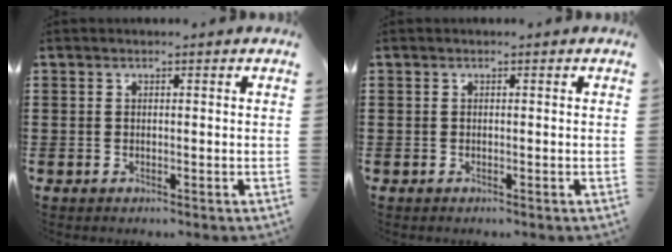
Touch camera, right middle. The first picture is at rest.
{"total": 0.0}